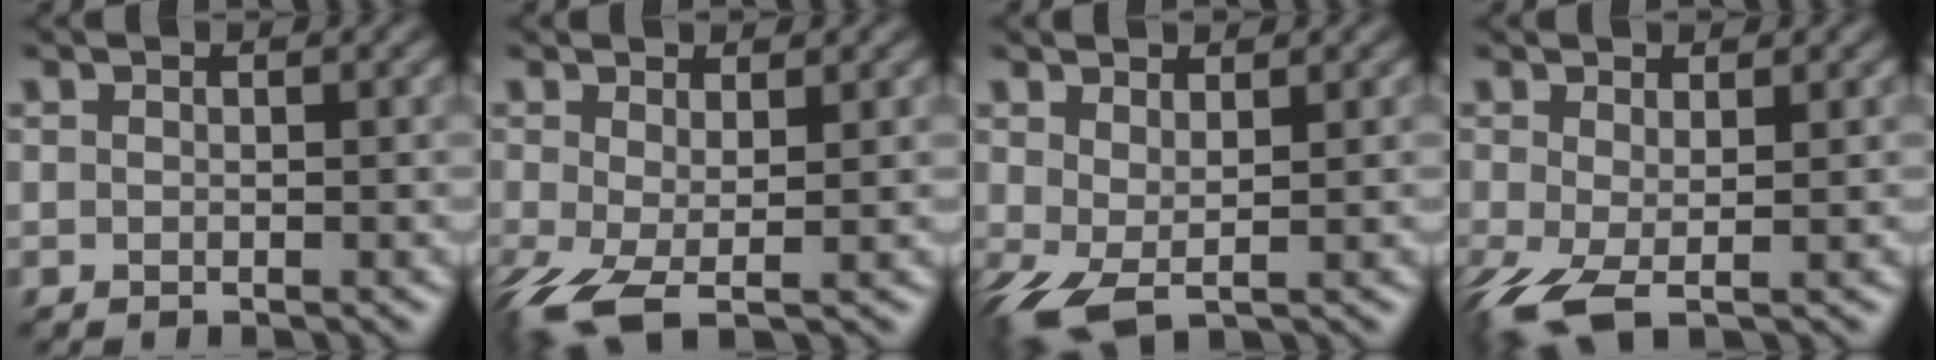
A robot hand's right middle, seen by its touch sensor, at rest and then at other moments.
{"total": 4.4, "force": [-1.1, 1.7, 3.9], "torque": [-0.094, -0.008, -0.028]}
{"total": 3.7, "force": [0.0, 1.7, 3.3], "torque": [-0.082, -0.003, -0.002]}
{"total": 3.9, "force": [-0.9, 1.5, 3.5], "torque": [-0.086, -0.007, -0.023]}